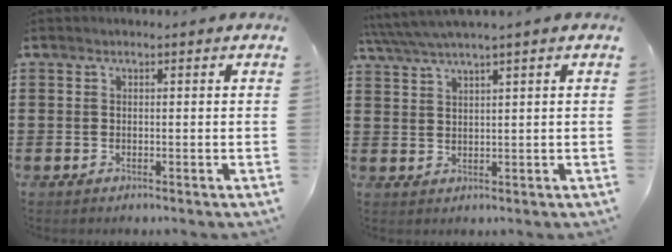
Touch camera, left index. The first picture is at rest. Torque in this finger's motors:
{"motor_torque": [0.82, 0.71, 0.78, 0.21]}